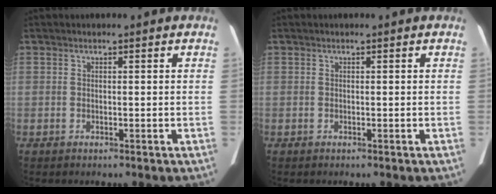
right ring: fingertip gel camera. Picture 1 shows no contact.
{"total": 0.0}